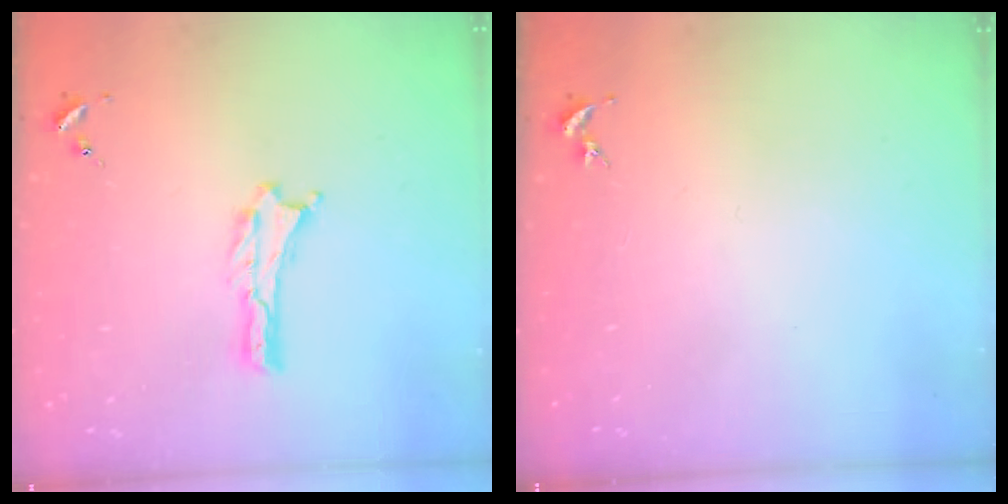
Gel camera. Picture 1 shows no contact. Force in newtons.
{"total": 0.0}